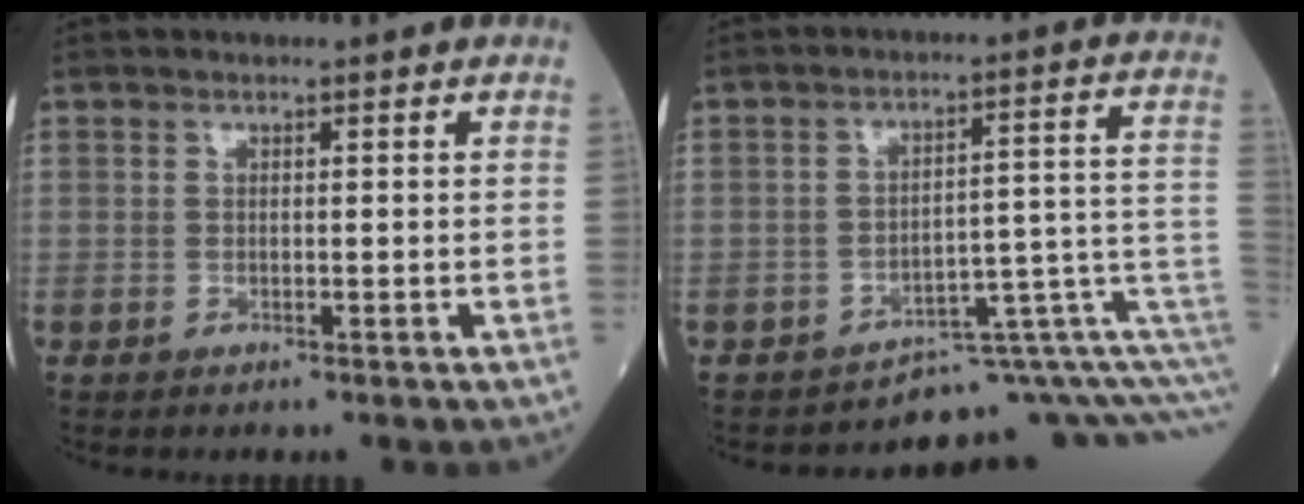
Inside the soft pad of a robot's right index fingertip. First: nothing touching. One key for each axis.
{"total": 7.1, "fx": -5.9, "fy": 0.9, "fz": 3.8, "tx": -0.028, "ty": 0.102, "tz": -0.068}